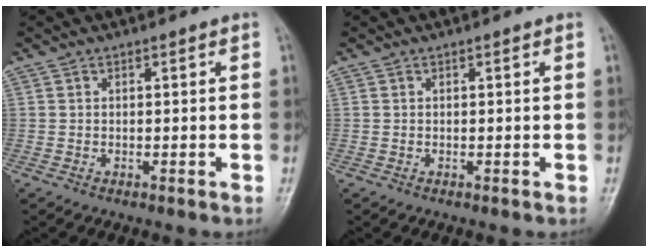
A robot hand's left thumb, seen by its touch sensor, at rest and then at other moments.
{"total": 0.0}